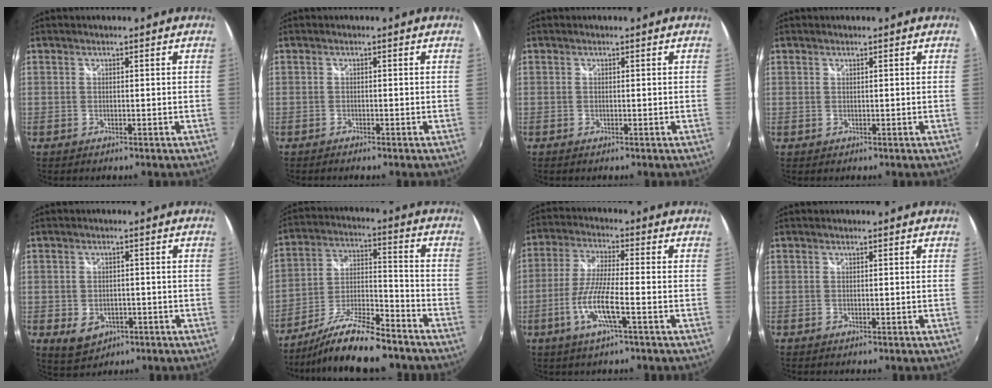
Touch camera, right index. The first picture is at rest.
{"total": 1.0, "force": [-0.9, 0.3, 0.3], "torque": [-0.013, -0.004, -0.017]}
{"total": 0.0}
{"total": 0.8, "force": [0.2, 0.8, 0.0], "torque": [0.003, 0.002, 0.001]}
{"total": 6.2, "force": [-2.4, 4.8, 3.2], "torque": [-0.071, -0.009, -0.027]}
{"total": 15.7, "force": [-13.0, 3.0, 8.4], "torque": [-0.172, -0.011, -0.225]}
{"total": 9.4, "force": [-3.6, 0.8, 8.6], "torque": [-0.182, -0.007, -0.072]}
{"total": 0.0}